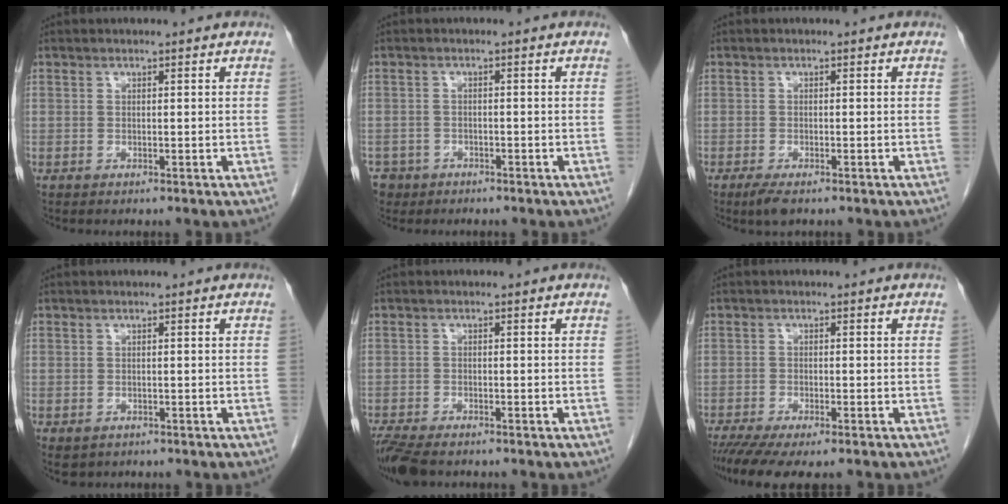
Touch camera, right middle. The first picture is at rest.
{"total": 3.9, "force": [-2.7, 2.8, 0.1], "torque": [-0.004, 0.005, -0.045]}
{"total": 2.6, "force": [-1.8, 0.8, 1.8], "torque": [-0.038, -0.006, -0.028]}
{"total": 2.0, "force": [-1.1, 1.5, 0.6], "torque": [-0.010, -0.001, -0.008]}
{"total": 6.5, "force": [-5.3, 1.9, 3.3], "torque": [-0.062, -0.016, -0.091]}
{"total": 8.6, "force": [-6.7, 1.9, 5.1], "torque": [-0.076, -0.015, -0.104]}